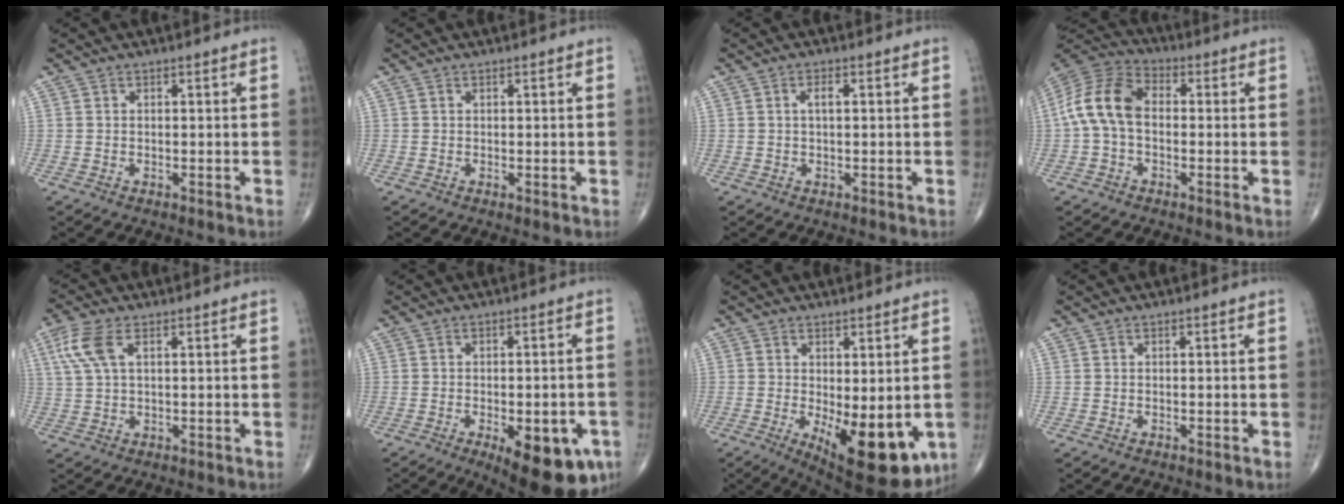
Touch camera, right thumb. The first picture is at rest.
{"total": 0.6, "force": [0.0, 0.1, 0.6], "torque": [-0.007, -0.002, 0.001]}
{"total": 1.9, "force": [0.4, 0.7, 1.7], "torque": [-0.030, 0.003, 0.006]}
{"total": 11.6, "force": [-0.4, 7.5, 8.8], "torque": [-0.173, 0.033, -0.020]}
{"total": 6.4, "force": [2.4, 2.9, 5.1], "torque": [-0.134, 0.012, 0.050]}
{"total": 15.0, "force": [-6.6, 6.1, 12.0], "torque": [-0.115, 0.007, -0.075]}
{"total": 15.3, "force": [-4.0, 6.3, 13.4], "torque": [-0.168, -0.026, -0.039]}
{"total": 0.0}